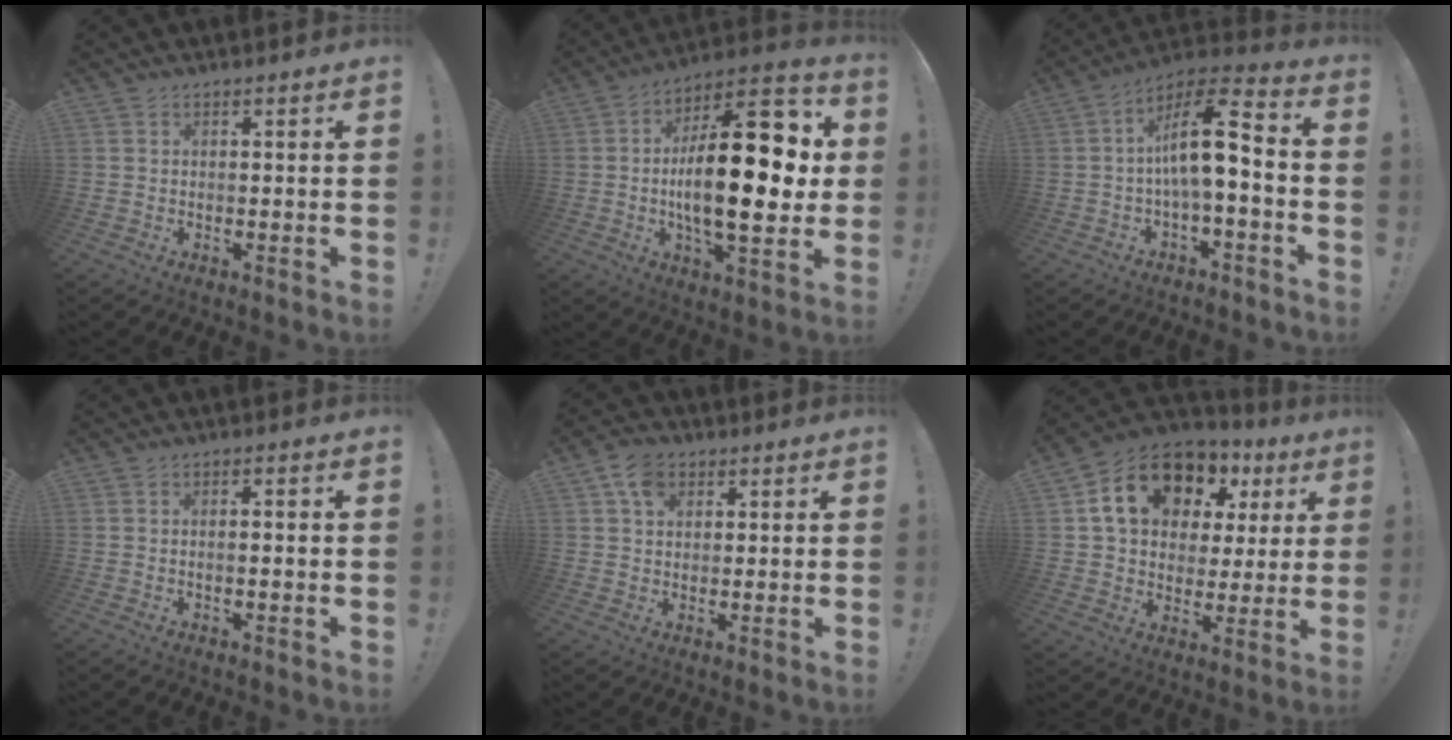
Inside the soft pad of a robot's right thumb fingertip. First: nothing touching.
{"total": 25.8, "force": [0.1, 10.7, 23.5], "torque": [-0.388, -0.004, -0.001]}
{"total": 14.1, "force": [-0.3, 4.6, 13.3], "torque": [-0.211, 0.008, -0.008]}
{"total": 1.3, "force": [-0.6, 0.0, 1.2], "torque": [-0.014, -0.002, -0.013]}
{"total": 7.4, "force": [3.4, 5.3, 3.9], "torque": [-0.055, -0.006, 0.064]}
{"total": 17.8, "force": [8.3, 12.1, 10.0], "torque": [-0.157, -0.031, 0.160]}